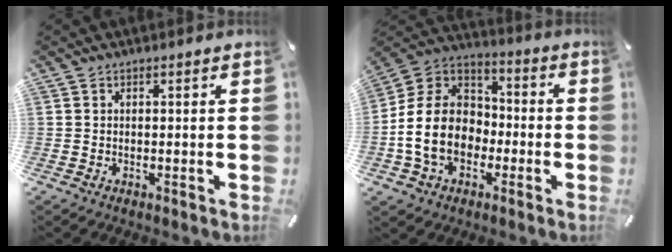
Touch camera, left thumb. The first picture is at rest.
{"total": 15.2, "force": [-4.2, 12.0, 8.3], "torque": [-0.192, 0.025, -0.077]}